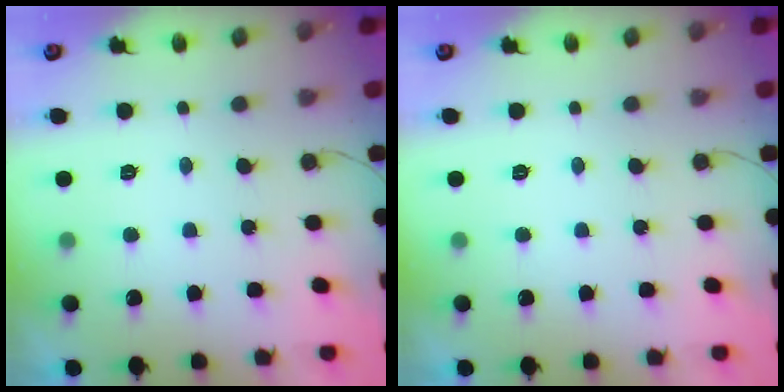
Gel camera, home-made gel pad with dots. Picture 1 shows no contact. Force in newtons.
{"total": 0.0}